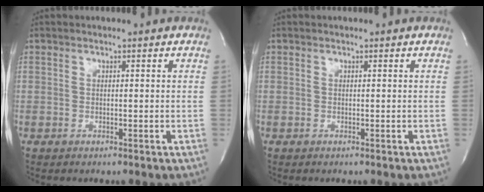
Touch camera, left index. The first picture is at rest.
{"total": 0.0}